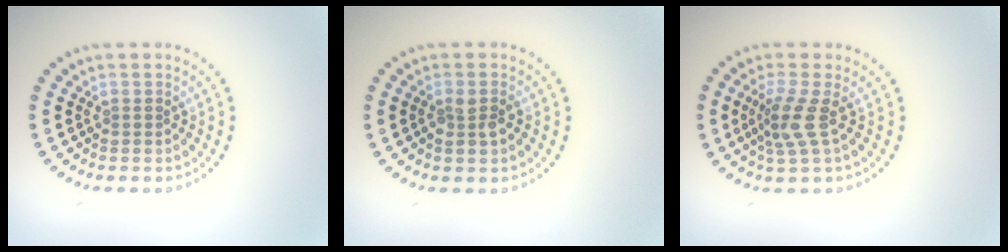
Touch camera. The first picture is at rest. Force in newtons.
{"total": 1.6, "press": 1.5, "slide": 0.5}
{"total": 2.8, "press": 2.1, "slide": 1.8}